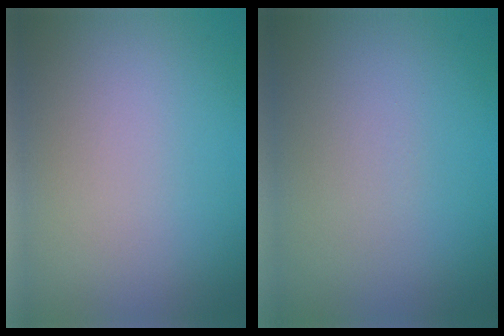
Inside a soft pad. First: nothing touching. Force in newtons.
{"total": 0.0}